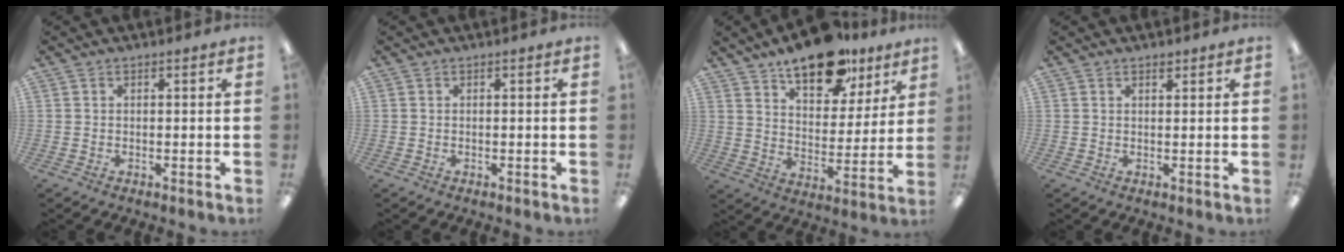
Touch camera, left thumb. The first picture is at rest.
{"total": 0.0}
{"total": 17.6, "force": [12.9, 8.0, 8.9], "torque": [-0.125, -0.073, 0.221]}
{"total": 1.4, "force": [1.2, 0.5, 0.5], "torque": [-0.004, -0.004, 0.020]}